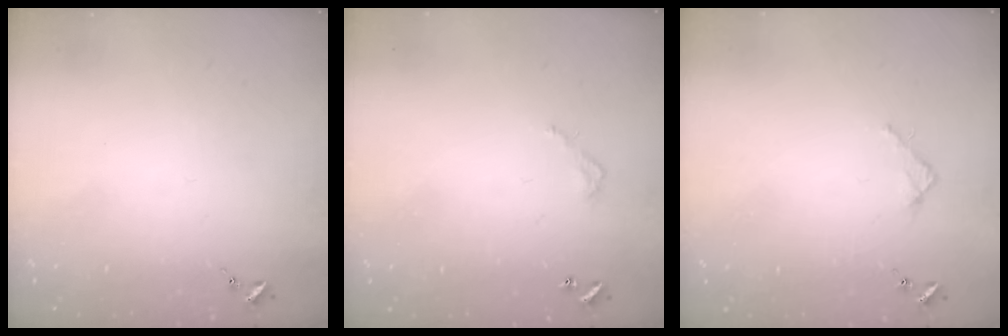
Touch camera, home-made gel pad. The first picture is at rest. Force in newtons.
{"total": 3.2, "press": 3.1, "slide": 0.2}
{"total": 2.4, "press": 2.3, "slide": 0.3}